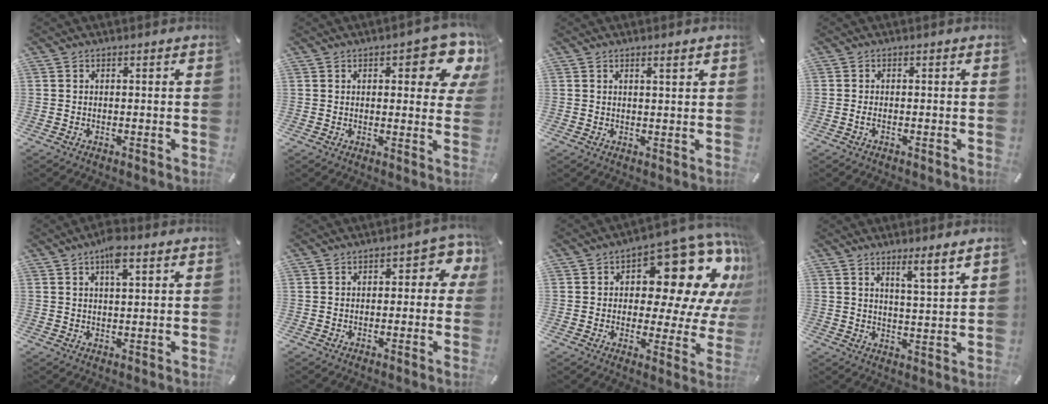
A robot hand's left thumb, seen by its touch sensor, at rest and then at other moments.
{"total": 10.4, "force": [5.0, 4.4, 8.0], "torque": [-0.084, -0.031, 0.079]}
{"total": 1.7, "force": [1.1, 0.2, 1.2], "torque": [-0.023, 0.001, 0.019]}
{"total": 1.5, "force": [-0.7, 0.4, 1.2], "torque": [-0.023, 0.000, -0.012]}
{"total": 5.2, "force": [2.8, 1.7, 4.0], "torque": [-0.072, 0.000, 0.044]}
{"total": 5.2, "force": [0.3, 3.1, 4.1], "torque": [-0.048, 0.006, -0.003]}
{"total": 20.7, "force": [9.6, 10.7, 14.9], "torque": [-0.177, -0.078, 0.153]}
{"total": 5.6, "force": [4.6, 0.0, 3.2], "torque": [-0.049, -0.033, 0.074]}